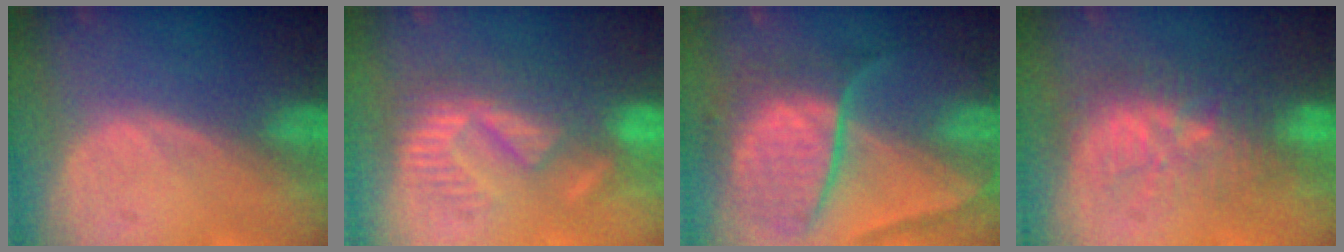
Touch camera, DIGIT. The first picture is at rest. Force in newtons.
{"total": 9.1, "press": 8.1, "slide": 4.1}
{"total": 10.2, "press": 10.1, "slide": 1.1}
{"total": 9.1, "press": 8.7, "slide": 2.7}